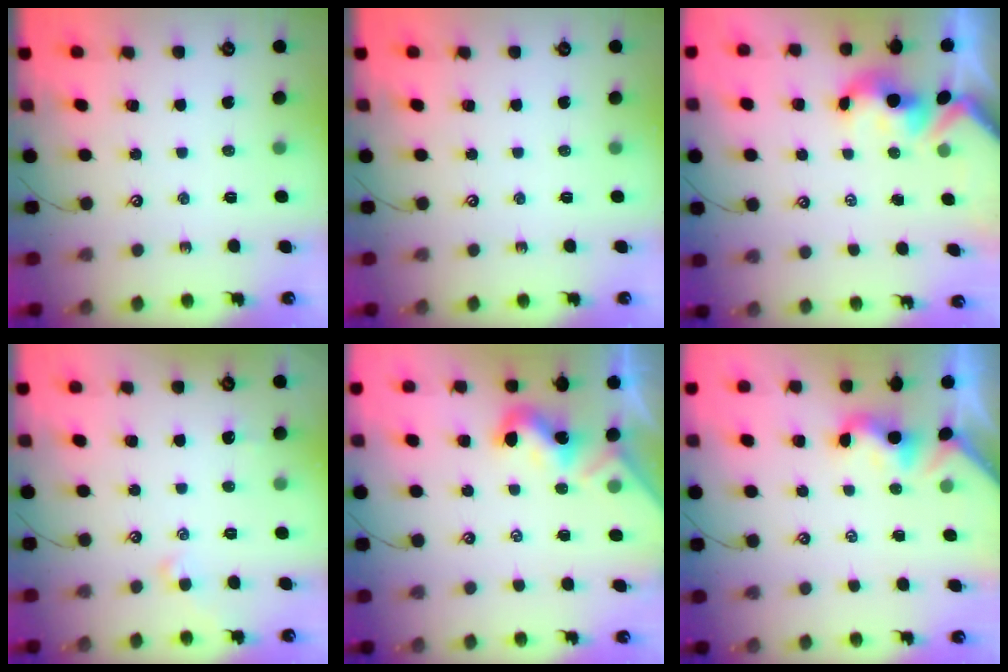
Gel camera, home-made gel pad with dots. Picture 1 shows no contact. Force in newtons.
{"total": 0.0}
{"total": 2.0, "press": 1.9, "slide": 0.7}
{"total": 1.9, "press": 1.8, "slide": 0.6}
{"total": 2.0, "press": 2.0, "slide": 0.4}
{"total": 2.0, "press": 2.0, "slide": 0.5}